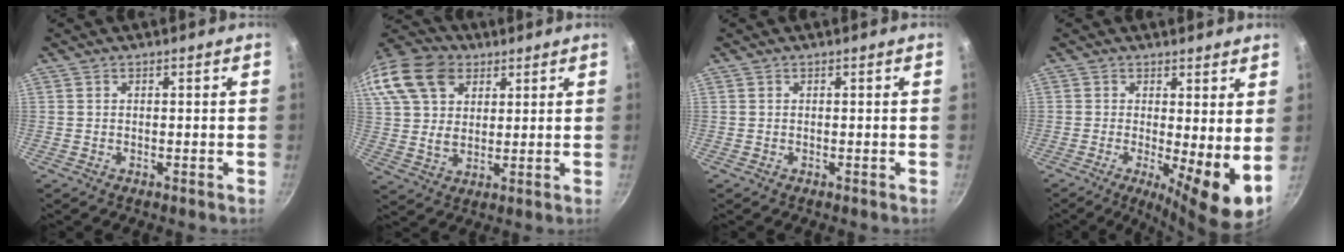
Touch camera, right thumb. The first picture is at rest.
{"total": 20.8, "force": [9.9, 14.4, 11.3], "torque": [-0.248, 0.019, 0.179]}
{"total": 0.0}
{"total": 9.1, "force": [0.0, 2.5, 8.7], "torque": [-0.114, -0.022, 0.000]}